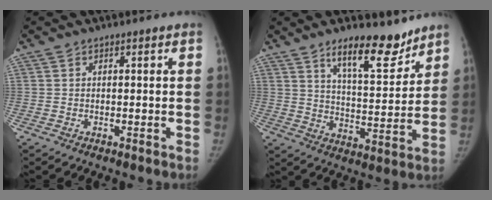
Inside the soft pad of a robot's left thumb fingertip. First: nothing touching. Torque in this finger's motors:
{"motor_torque": [0.80, -0.61, 1.07, -1.12, 0.33]}